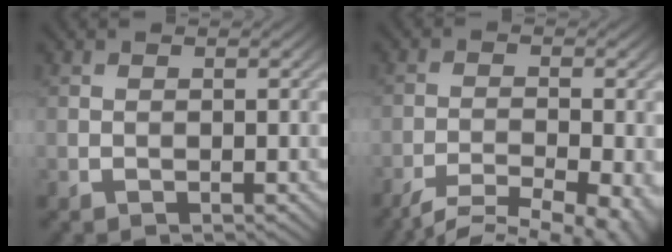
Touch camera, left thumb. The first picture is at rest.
{"total": 9.3, "force": [-7.2, 2.1, 5.5], "torque": [-0.101, -0.020, -0.102]}